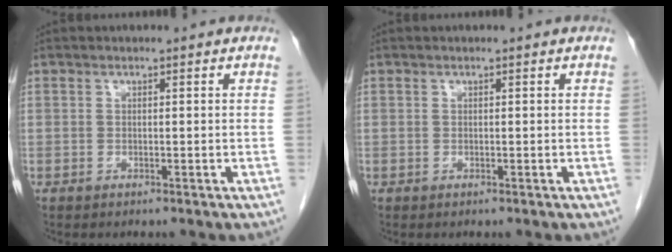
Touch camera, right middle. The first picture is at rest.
{"total": 0.0}